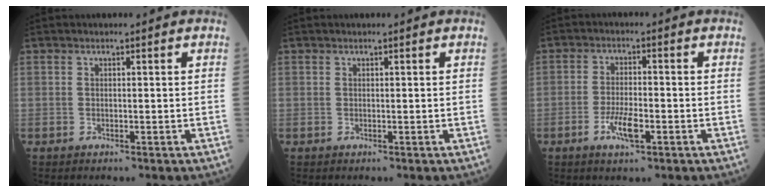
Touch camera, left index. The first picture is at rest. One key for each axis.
{"total": 0.0}
{"total": 4.4, "fx": -1.9, "fy": 0.9, "fz": 3.8, "tx": -0.074, "ty": -0.001, "tz": -0.035}